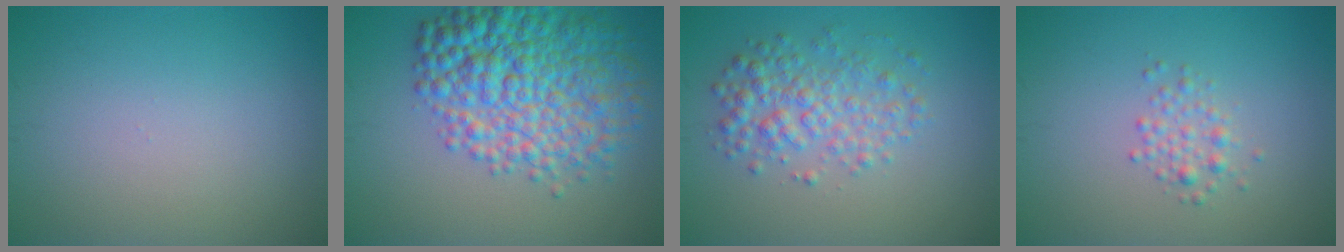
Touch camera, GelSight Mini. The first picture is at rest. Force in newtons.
{"total": 9.3, "press": 9.3, "slide": 0.1}
{"total": 3.8, "press": 3.8, "slide": 0.1}
{"total": 1.6, "press": 1.6, "slide": 0.0}